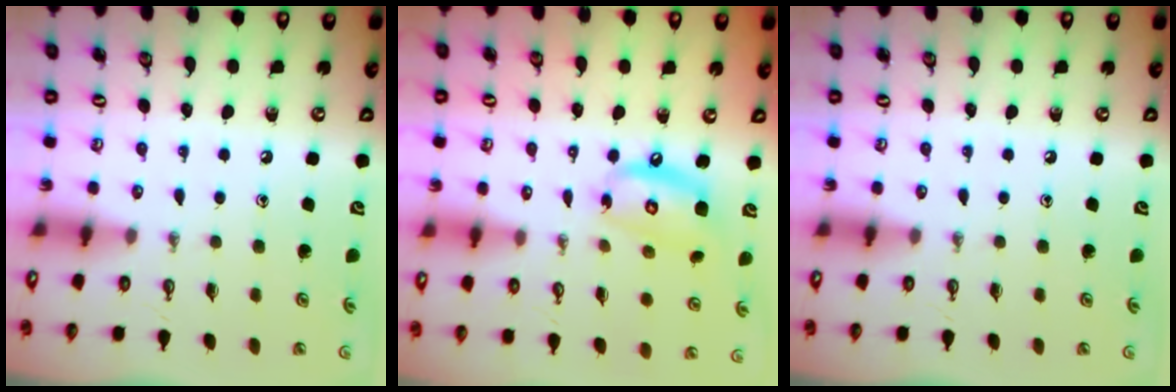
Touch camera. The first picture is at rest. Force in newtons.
{"total": 11.7, "press": 11.6, "slide": 1.1}
{"total": 0.0}